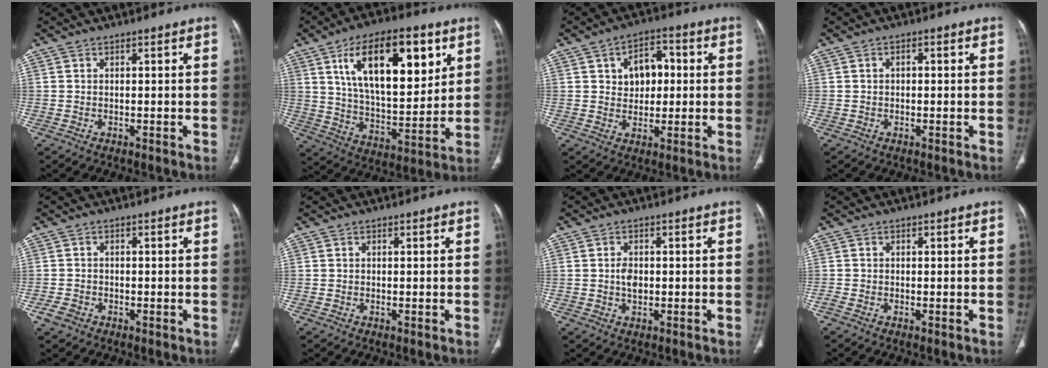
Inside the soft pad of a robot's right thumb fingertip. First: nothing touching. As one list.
[{"total": 22.9, "force": [9.3, 10.3, 18.1], "torque": [-0.258, -0.035, 0.162]}, {"total": 8.4, "force": [1.6, 5.9, 5.7], "torque": [-0.052, 0.009, 0.022]}, {"total": 1.4, "force": [0.2, 0.9, 1.0], "torque": [-0.015, 0.008, 0.001]}, {"total": 2.4, "force": [-1.2, 1.8, 1.1], "torque": [-0.018, 0.005, -0.023]}, {"total": 0.0}, {"total": 2.8, "force": [0.0, 1.9, 2.1], "torque": [-0.035, 0.002, -0.001]}, {"total": 0.8, "force": [-0.3, 0.3, 0.7], "torque": [-0.018, -0.005, -0.012]}]